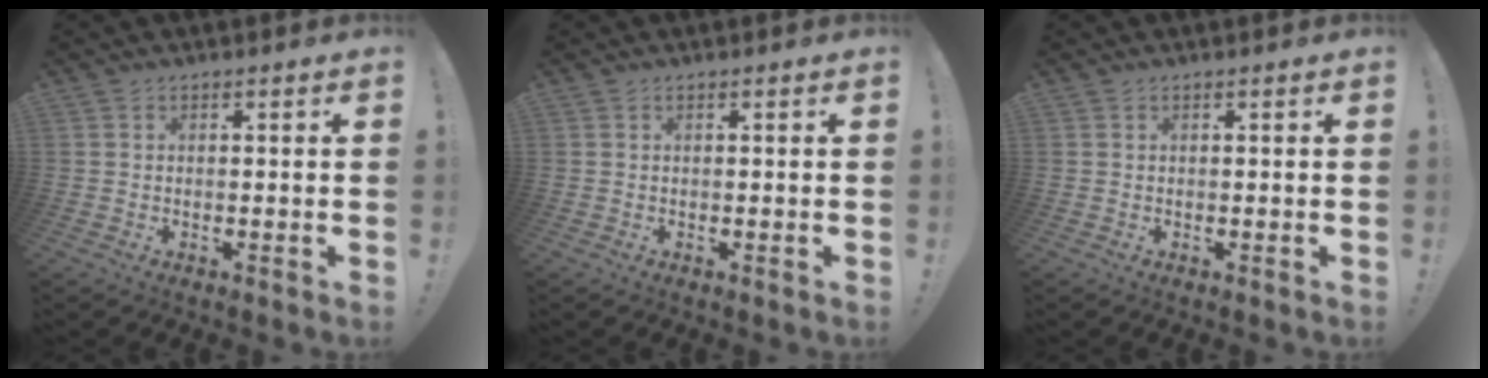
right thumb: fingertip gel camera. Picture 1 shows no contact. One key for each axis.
{"total": 0.0}
{"total": 0.0}